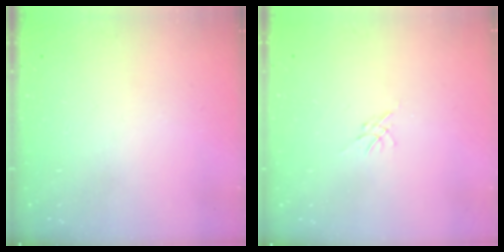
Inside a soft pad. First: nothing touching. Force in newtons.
{"total": 0.0}